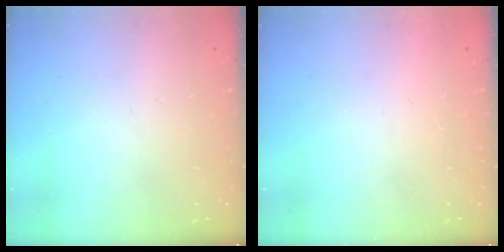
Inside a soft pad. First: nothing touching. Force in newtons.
{"total": 1.5, "press": 1.5, "slide": 0.1}